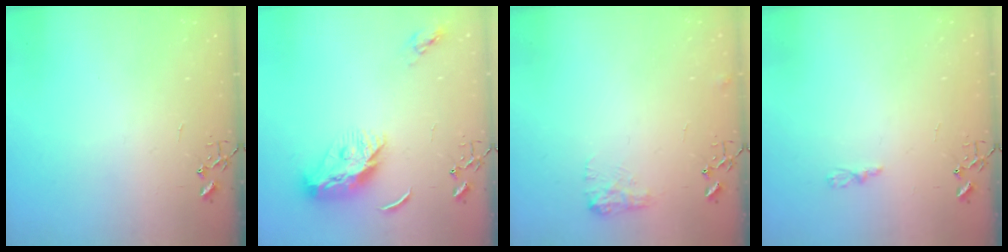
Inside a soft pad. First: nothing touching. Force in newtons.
{"total": 12.7, "press": 12.7, "slide": 0.3}
{"total": 8.3, "press": 8.2, "slide": 0.3}
{"total": 3.2, "press": 3.1, "slide": 0.4}